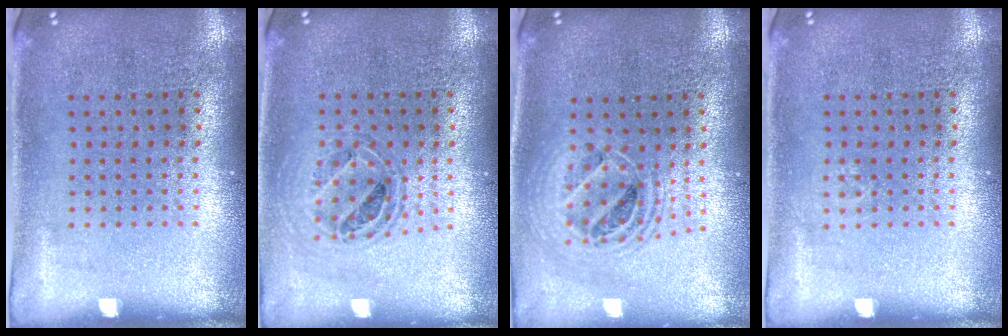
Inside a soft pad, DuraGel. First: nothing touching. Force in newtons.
{"total": 0.9, "press": 0.9, "slide": 0.1}
{"total": 1.8, "press": 1.5, "slide": 1.1}
{"total": 0.5, "press": 0.5, "slide": 0.2}